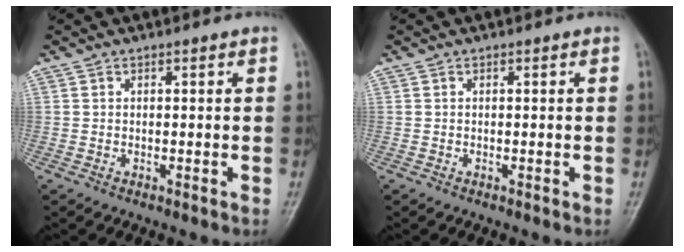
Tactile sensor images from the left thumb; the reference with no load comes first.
{"total": 0.0}